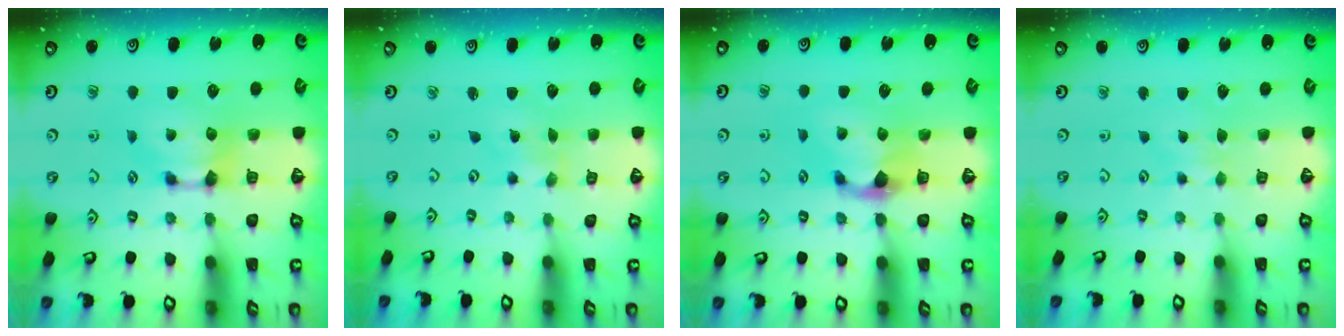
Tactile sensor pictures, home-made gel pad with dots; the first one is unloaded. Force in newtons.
{"total": 5.5, "press": 5.5, "slide": 0.5}
{"total": 1.1, "press": 0.2, "slide": 1.1}
{"total": 2.3, "press": 2.3, "slide": 0.3}